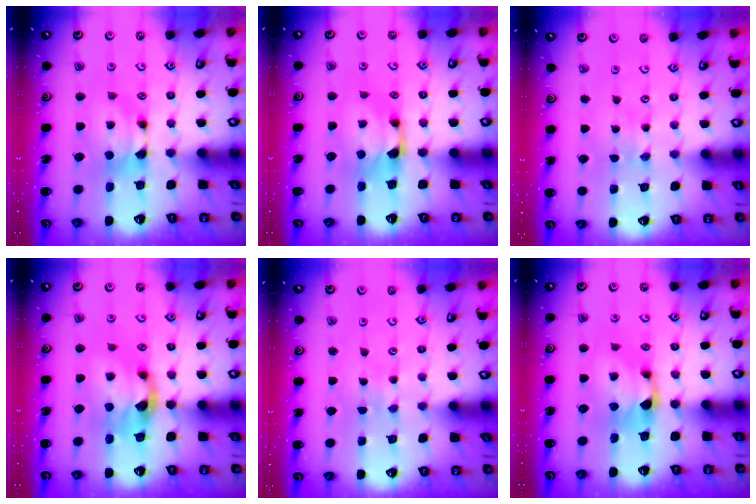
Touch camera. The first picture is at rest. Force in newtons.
{"total": 1.2, "press": 0.2, "slide": 1.2}
{"total": 2.1, "press": 2.1, "slide": 0.1}
{"total": 2.6, "press": 2.0, "slide": 1.7}
{"total": 5.7, "press": 5.7, "slide": 0.2}
{"total": 1.3, "press": 0.4, "slide": 1.2}